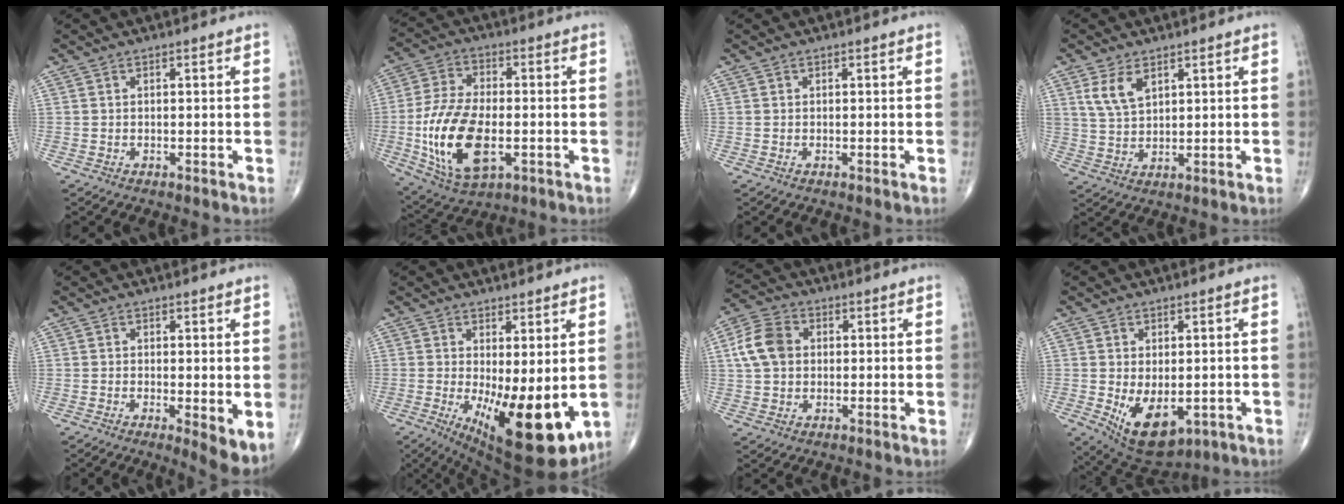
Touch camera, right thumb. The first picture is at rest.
{"total": 17.6, "force": [-3.4, 9.3, 14.6], "torque": [-0.284, 0.002, -0.051]}
{"total": 0.0}
{"total": 5.9, "force": [3.0, 3.2, 4.0], "torque": [-0.071, -0.013, 0.067]}
{"total": 5.4, "force": [-0.6, 1.7, 5.1], "torque": [-0.075, -0.017, -0.011]}
{"total": 15.8, "force": [-2.6, 5.8, 14.5], "torque": [-0.215, -0.037, -0.017]}
{"total": 8.4, "force": [1.2, 6.4, 5.2], "torque": [-0.096, 0.015, 0.016]}
{"total": 10.4, "force": [-2.3, 6.0, 8.2], "torque": [-0.118, -0.015, -0.015]}